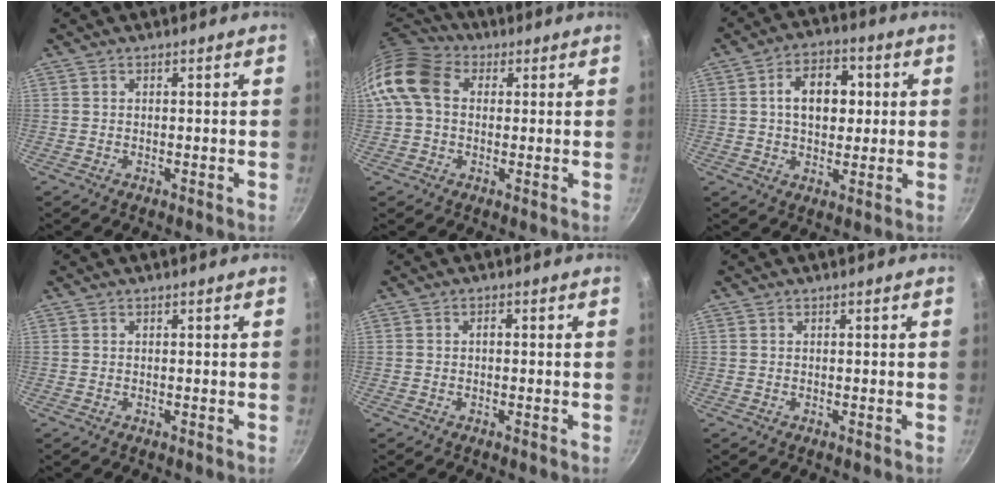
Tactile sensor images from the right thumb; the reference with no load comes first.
{"total": 11.9, "force": [1.8, 8.9, 7.6], "torque": [-0.131, 0.022, 0.014]}
{"total": 10.3, "force": [1.6, 7.0, 7.3], "torque": [-0.083, 0.009, 0.017]}
{"total": 0.0}
{"total": 0.9, "force": [-0.2, 0.6, 0.7], "torque": [-0.013, 0.006, -0.004]}
{"total": 0.0}